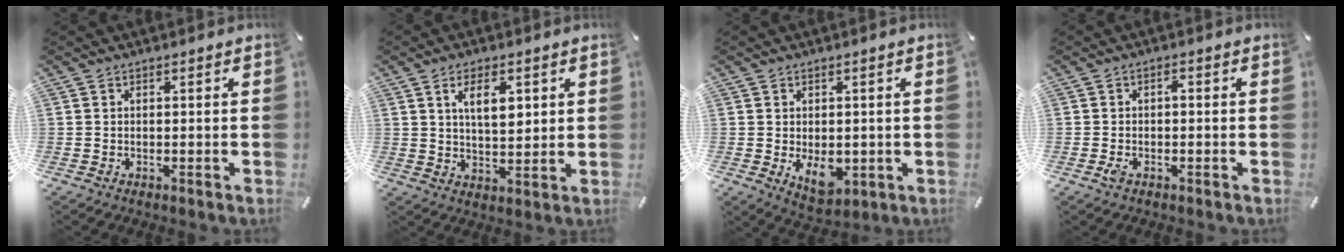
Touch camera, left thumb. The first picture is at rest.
{"total": 7.4, "force": [3.1, 3.6, 5.7], "torque": [-0.088, -0.006, 0.047]}
{"total": 6.7, "force": [-1.3, 4.7, 4.6], "torque": [-0.060, -0.006, -0.023]}
{"total": 1.9, "force": [-0.7, 0.9, 1.6], "torque": [-0.038, 0.004, -0.016]}